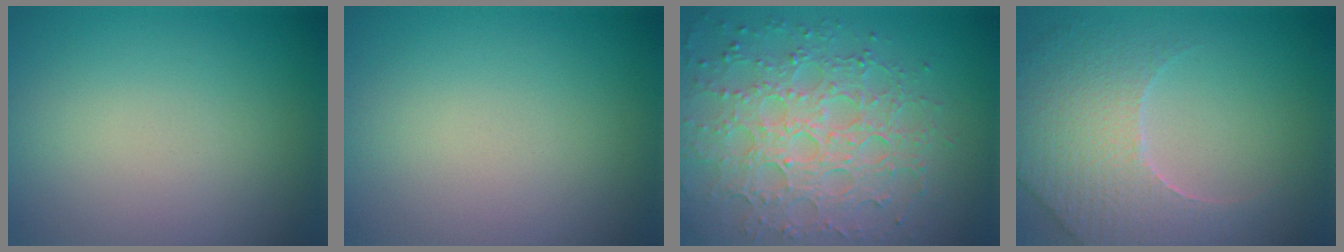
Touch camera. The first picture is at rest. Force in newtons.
{"total": 0.0}
{"total": 7.9, "press": 6.0, "slide": 5.2}
{"total": 5.1, "press": 4.7, "slide": 2.0}